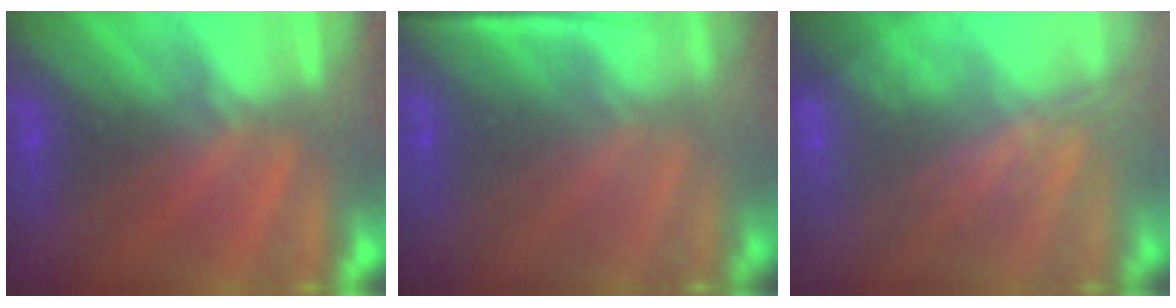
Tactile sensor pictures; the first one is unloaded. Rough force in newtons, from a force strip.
{"total": 1.4}
{"total": 2.8}